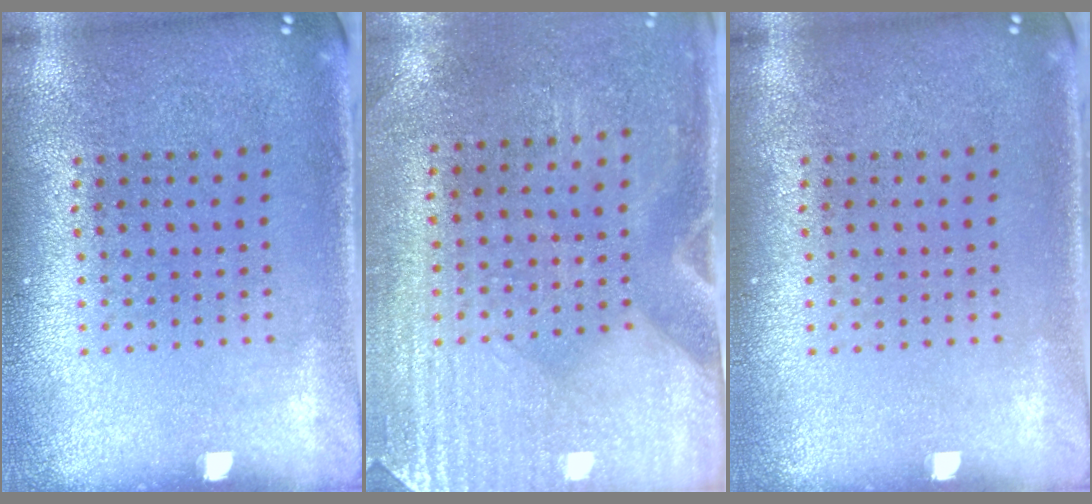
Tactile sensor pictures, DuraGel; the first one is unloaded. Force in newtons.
{"total": 3.0, "press": 2.6, "slide": 1.5}
{"total": 0.0}